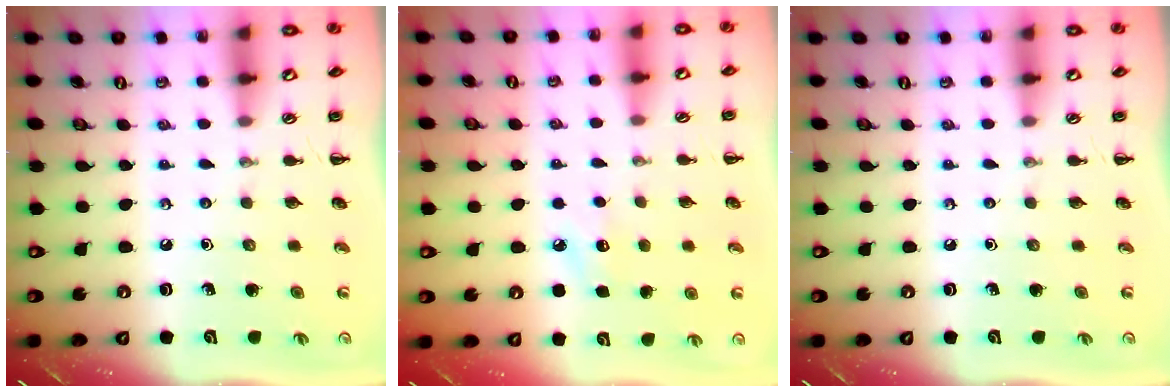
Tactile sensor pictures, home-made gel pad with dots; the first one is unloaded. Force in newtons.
{"total": 7.5, "press": 7.2, "slide": 2.1}
{"total": 0.0}